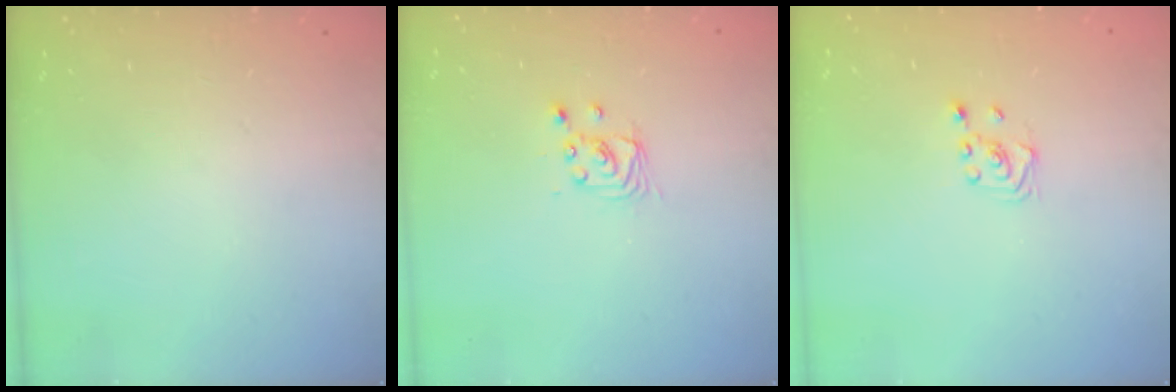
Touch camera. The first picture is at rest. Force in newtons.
{"total": 2.9, "press": 2.9, "slide": 0.2}
{"total": 2.3, "press": 2.2, "slide": 0.7}